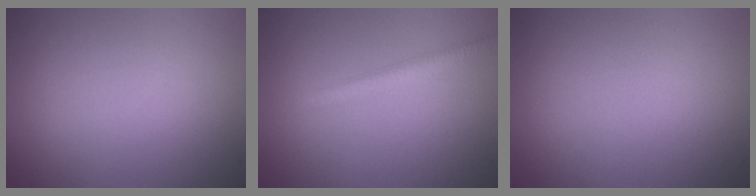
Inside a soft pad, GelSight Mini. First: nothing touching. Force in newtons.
{"total": 2.4, "press": 2.4, "slide": 0.1}
{"total": 0.0}